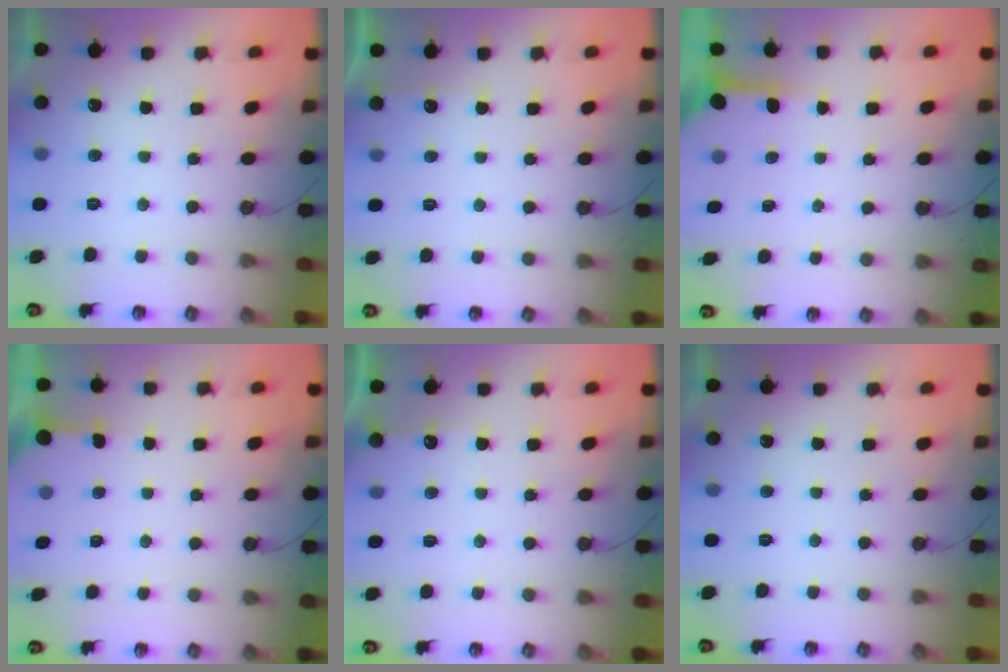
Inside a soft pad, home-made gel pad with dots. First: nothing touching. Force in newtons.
{"total": 2.7, "press": 2.7, "slide": 0.4}
{"total": 3.9, "press": 3.9, "slide": 0.4}
{"total": 2.9, "press": 2.8, "slide": 0.3}
{"total": 4.2, "press": 4.2, "slide": 0.6}
{"total": 0.0}